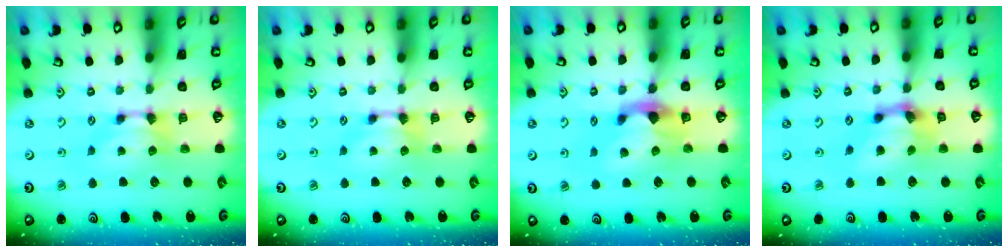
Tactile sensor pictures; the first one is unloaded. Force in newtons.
{"total": 0.0}
{"total": 3.7, "press": 3.3, "slide": 1.5}
{"total": 5.2, "press": 4.7, "slide": 2.1}